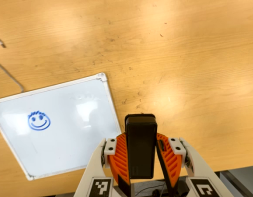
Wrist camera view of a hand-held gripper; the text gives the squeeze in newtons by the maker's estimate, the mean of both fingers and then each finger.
{"total": 6.2, "left": 5.2, "right": 7.2}